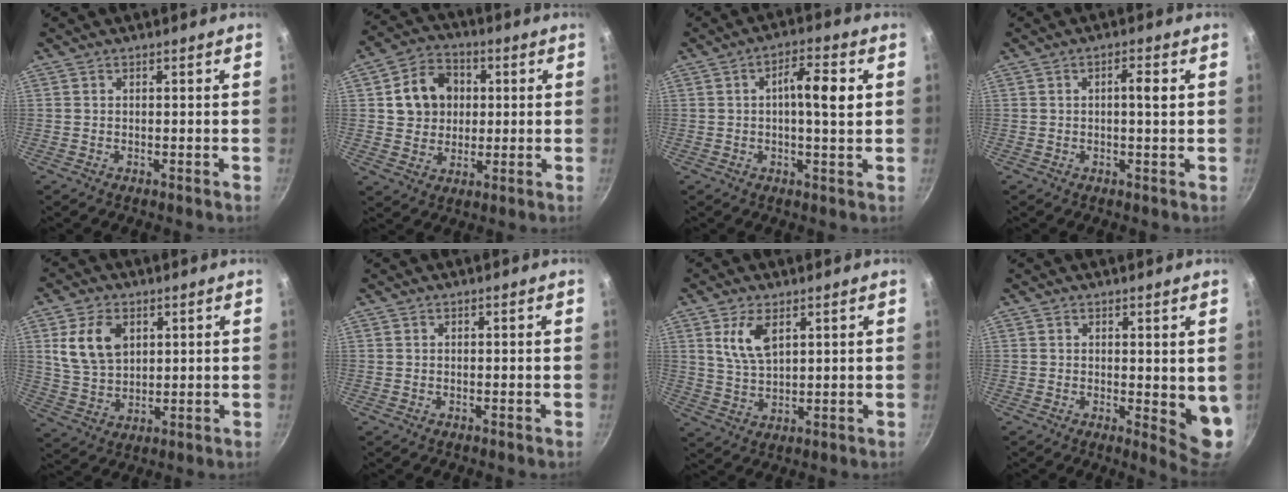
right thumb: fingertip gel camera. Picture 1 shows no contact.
{"total": 10.8, "force": [2.0, 9.1, 5.4], "torque": [-0.062, 0.010, 0.029]}
{"total": 7.2, "force": [1.0, 1.9, 6.8], "torque": [-0.106, 0.011, 0.010]}
{"total": 3.0, "force": [0.5, 0.6, 2.9], "torque": [-0.046, 0.004, 0.004]}
{"total": 10.0, "force": [3.3, 6.8, 6.6], "torque": [-0.109, -0.014, 0.069]}
{"total": 0.0}
{"total": 6.9, "force": [3.0, 3.4, 5.2], "torque": [-0.096, -0.018, 0.063]}
{"total": 6.4, "force": [0.8, 2.4, 5.9], "torque": [-0.063, -0.019, 0.013]}